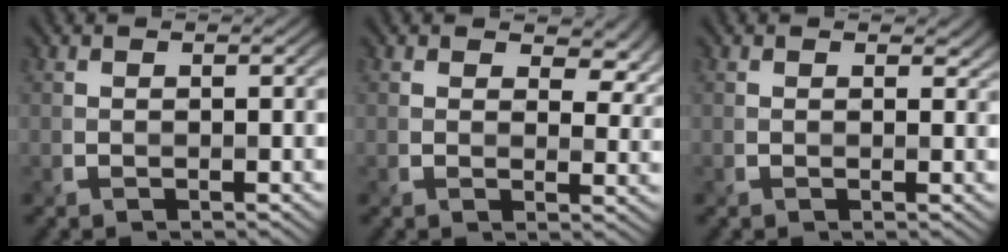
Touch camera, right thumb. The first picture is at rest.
{"total": 5.7, "force": [3.1, 3.2, 3.6], "torque": [-0.048, -0.004, 0.046]}
{"total": 1.4, "force": [0.8, 0.9, 0.8], "torque": [-0.011, -0.002, 0.013]}